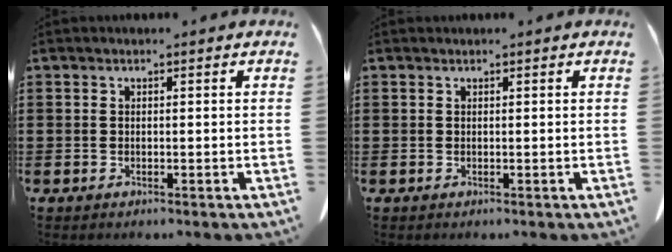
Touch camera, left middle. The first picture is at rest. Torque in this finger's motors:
{"motor_torque": [0.32, -0.01, -0.05, 0.00]}